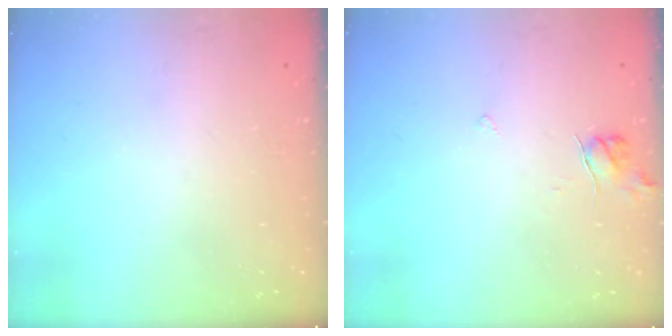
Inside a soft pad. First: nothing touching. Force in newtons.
{"total": 4.6, "press": 4.6, "slide": 0.5}